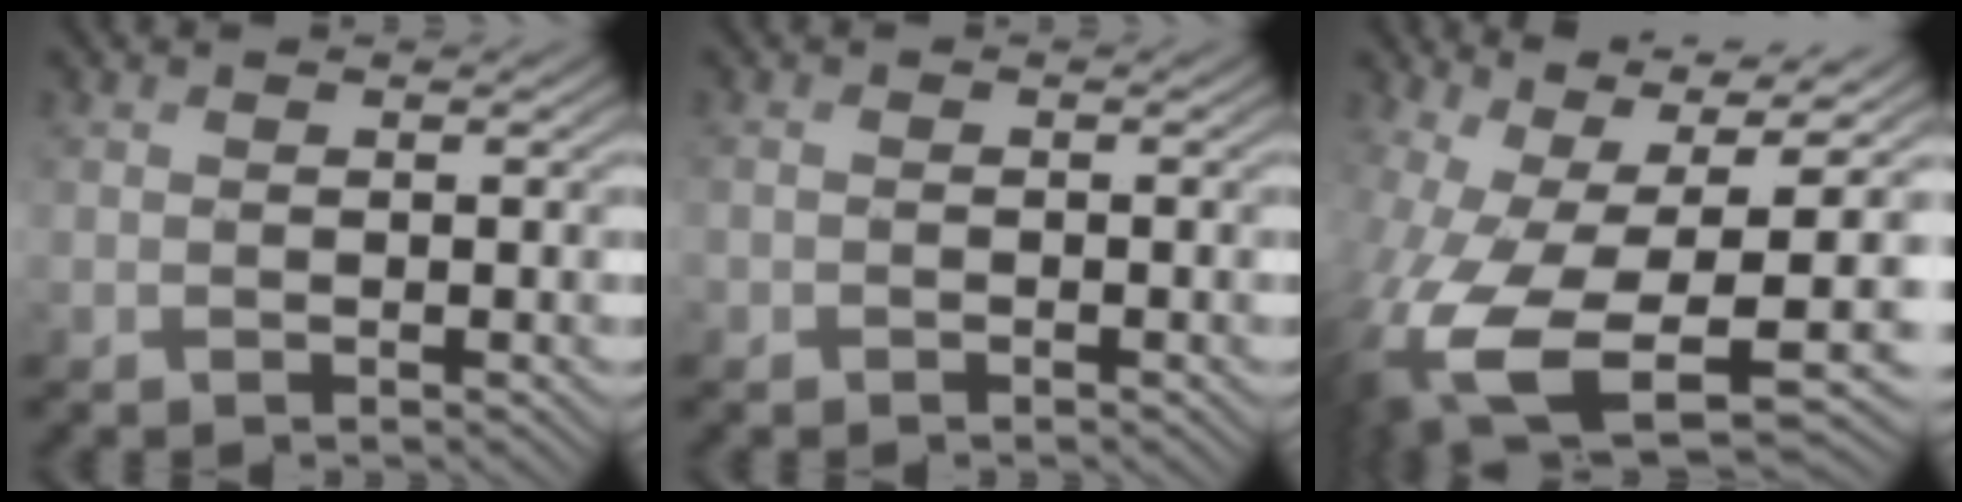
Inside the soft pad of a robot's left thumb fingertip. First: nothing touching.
{"total": 0.6, "force": [-0.5, 0.4, 0.1], "torque": [-0.001, -0.001, -0.010]}
{"total": 18.1, "force": [-4.4, 9.0, 15.1], "torque": [-0.341, -0.058, -0.052]}